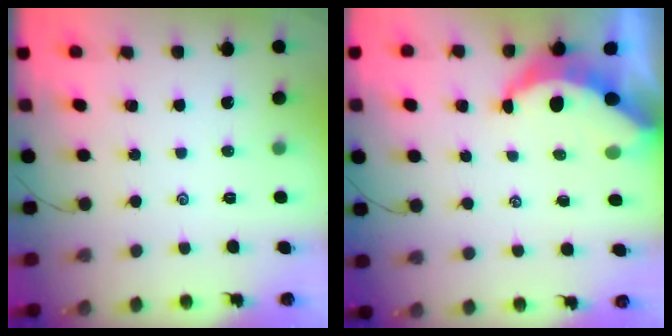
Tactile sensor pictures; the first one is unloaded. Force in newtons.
{"total": 7.0, "press": 6.9, "slide": 0.7}